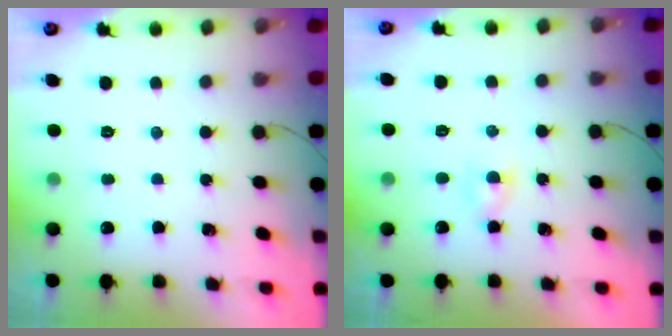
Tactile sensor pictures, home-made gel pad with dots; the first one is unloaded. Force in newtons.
{"total": 1.6, "press": 1.5, "slide": 0.6}